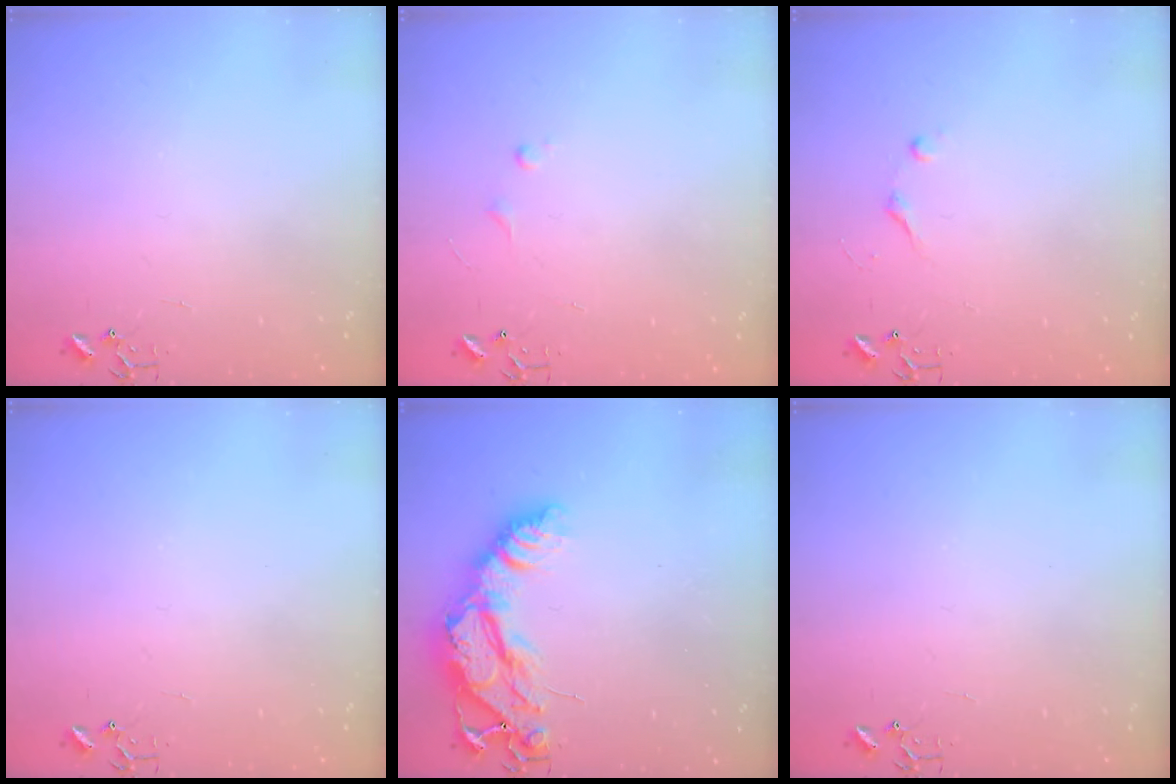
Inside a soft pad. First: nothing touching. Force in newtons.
{"total": 5.3, "press": 5.3, "slide": 0.6}
{"total": 4.7, "press": 4.6, "slide": 0.5}
{"total": 0.0}
{"total": 17.0, "press": 17.0, "slide": 1.4}
{"total": 0.0}